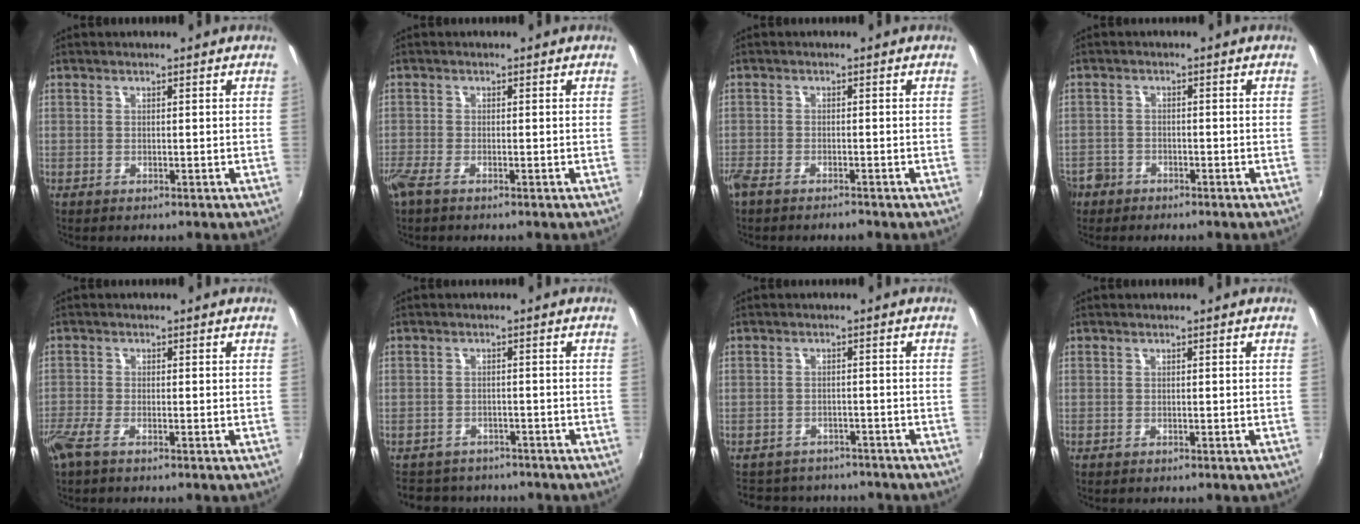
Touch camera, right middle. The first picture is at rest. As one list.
[{"total": 2.6, "force": [-1.8, 0.4, 1.8], "torque": [-0.044, -0.011, -0.037]}, {"total": 4.0, "force": [-3.4, 1.1, 1.8], "torque": [-0.054, -0.015, -0.067]}, {"total": 5.8, "force": [-3.6, 4.3, 1.4], "torque": [-0.049, 0.003, -0.066]}, {"total": 3.3, "force": [-2.3, 0.6, 2.4], "torque": [-0.059, -0.011, -0.048]}, {"total": 6.6, "force": [-5.6, 3.3, 1.2], "torque": [-0.032, 0.009, -0.083]}, {"total": 8.3, "force": [-7.1, 4.0, 1.8], "torque": [-0.046, 0.013, -0.098]}, {"total": 0.0}]